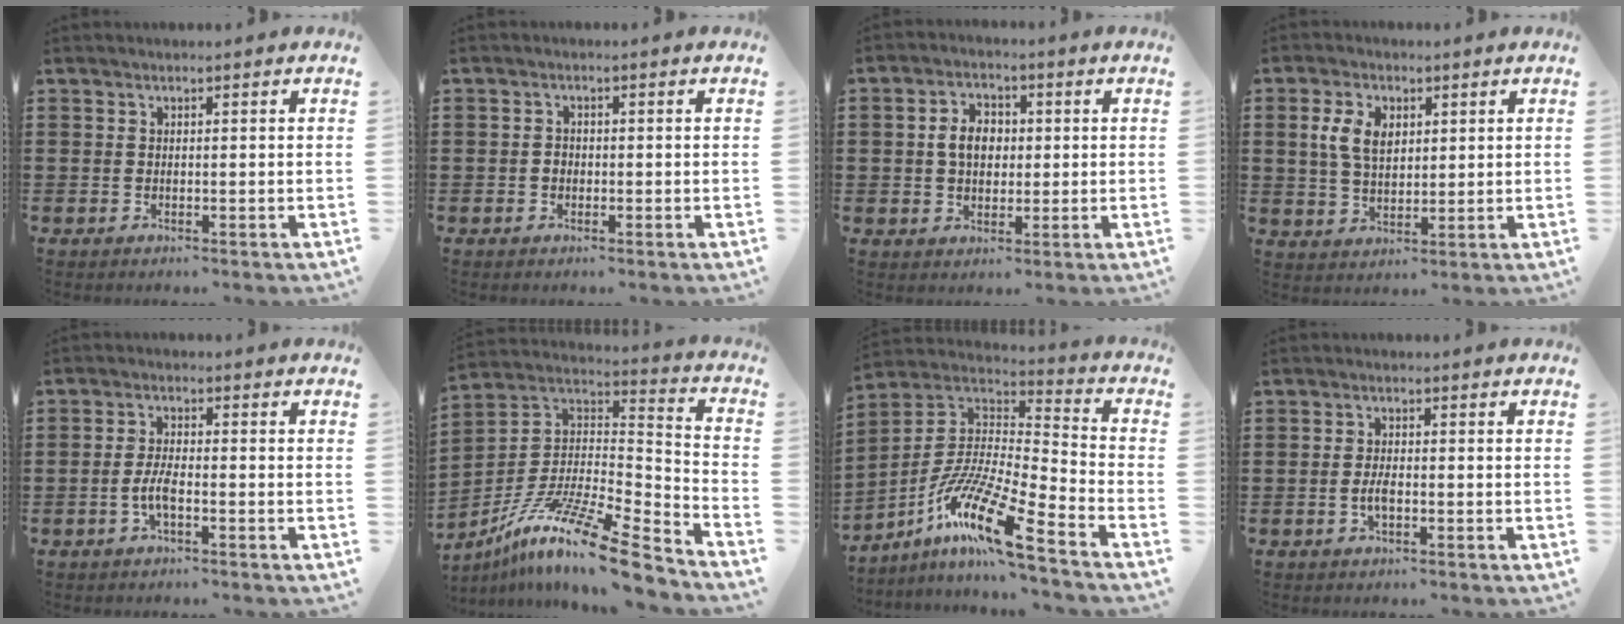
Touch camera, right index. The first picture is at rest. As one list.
[{"total": 1.2, "force": [-0.4, 0.9, 0.5], "torque": [-0.014, 0.001, -0.007]}, {"total": 5.0, "force": [0.3, 3.7, 3.4], "torque": [-0.082, 0.012, -0.001]}, {"total": 5.8, "force": [1.6, 3.7, 4.1], "torque": [-0.100, 0.011, 0.025]}, {"total": 3.6, "force": [-1.3, 1.1, 3.2], "torque": [-0.079, -0.003, -0.031]}, {"total": 15.0, "force": [-10.7, 2.0, 10.4], "torque": [-0.195, 0.021, -0.198]}, {"total": 14.4, "force": [-9.7, 1.7, 10.5], "torque": [-0.217, 0.000, -0.189]}, {"total": 2.8, "force": [-0.7, 1.0, 2.5], "torque": [-0.054, -0.001, -0.016]}]